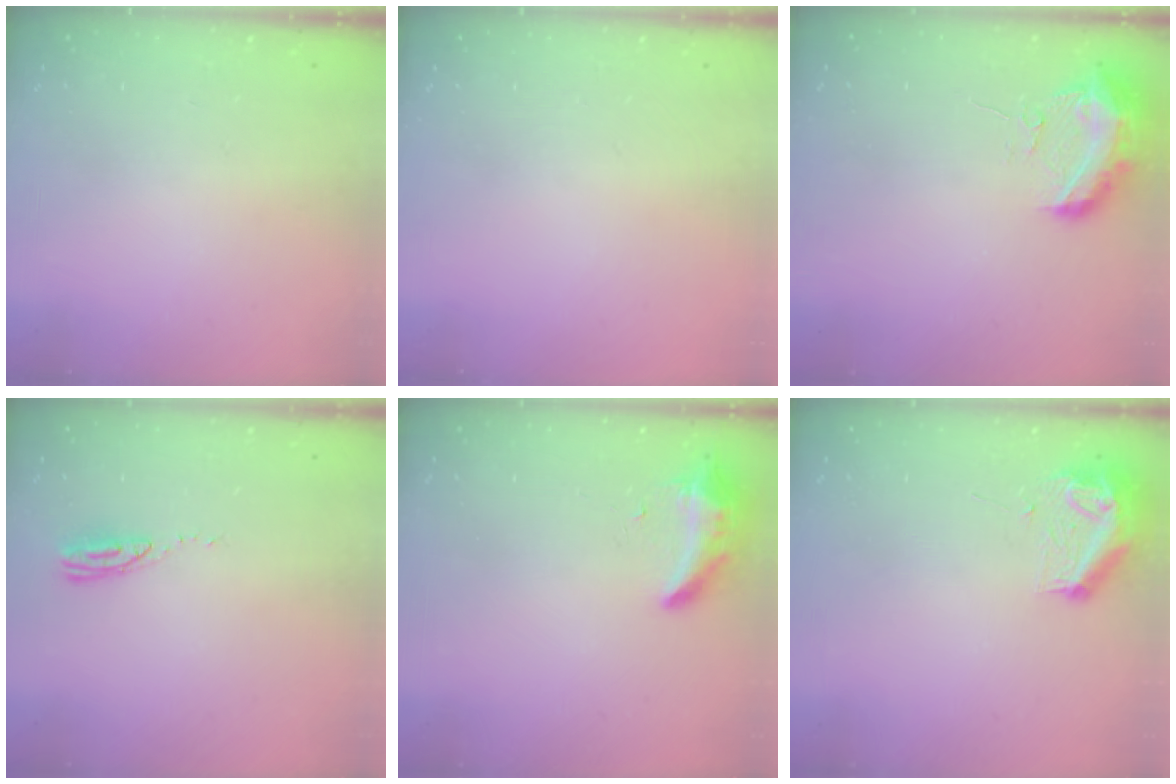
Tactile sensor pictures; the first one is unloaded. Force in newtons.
{"total": 0.0}
{"total": 10.0, "press": 10.0, "slide": 0.8}
{"total": 6.5, "press": 6.5, "slide": 0.5}
{"total": 8.3, "press": 8.3, "slide": 0.1}
{"total": 8.7, "press": 8.6, "slide": 1.0}